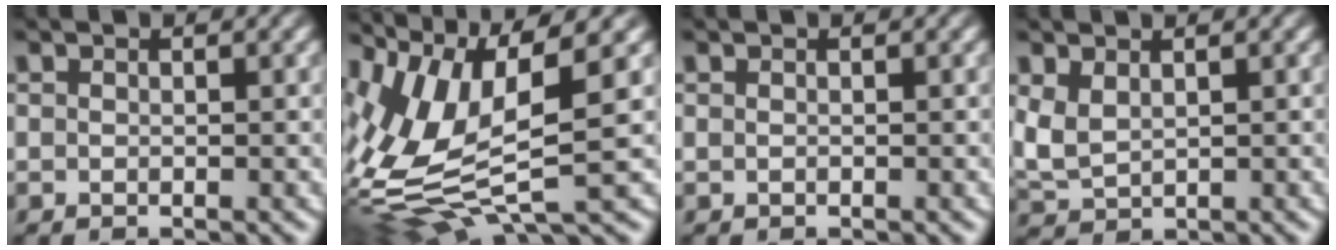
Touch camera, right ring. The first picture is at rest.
{"total": 9.4, "force": [0.0, 5.6, 7.6], "torque": [-0.168, -0.025, 0.011]}
{"total": 0.0}
{"total": 3.2, "force": [0.6, 2.8, 1.3], "torque": [-0.061, -0.020, 0.026]}